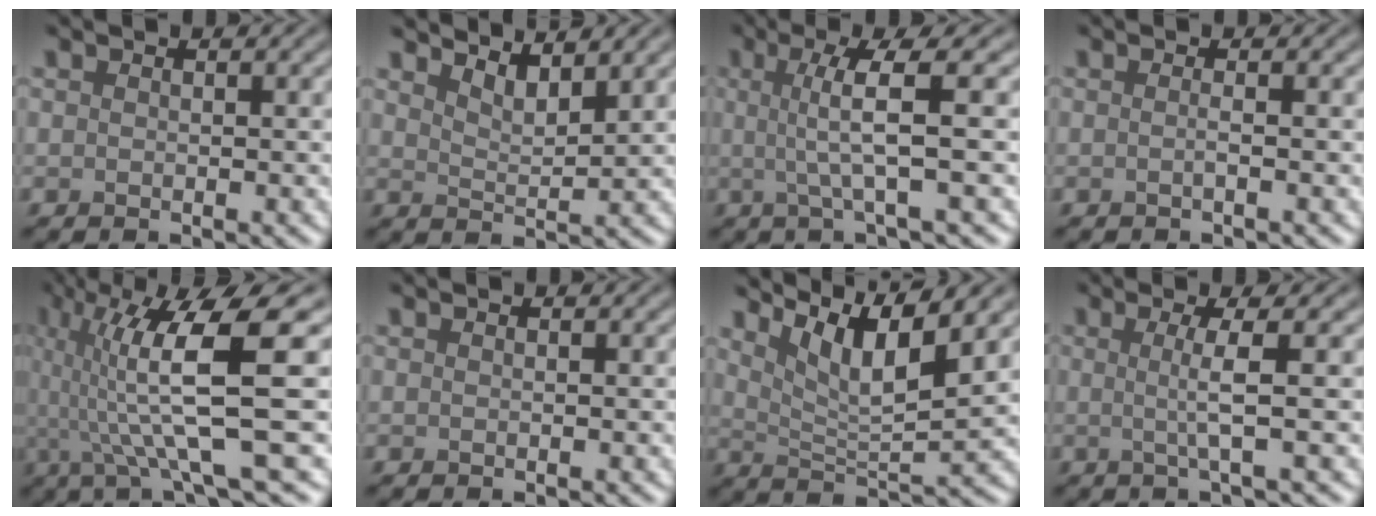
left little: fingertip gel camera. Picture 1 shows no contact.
{"total": 3.0, "force": [2.7, 0.6, 1.2], "torque": [-0.016, -0.005, 0.047]}
{"total": 4.9, "force": [0.5, 0.7, 4.8], "torque": [-0.083, 0.004, 0.008]}
{"total": 0.9, "force": [-0.2, 0.3, 0.8], "torque": [-0.010, -0.005, -0.008]}
{"total": 10.0, "force": [0.6, 1.7, 9.8], "torque": [-0.158, -0.002, 0.010]}
{"total": 0.0}
{"total": 7.1, "force": [4.6, 1.5, 5.1], "torque": [-0.086, 0.000, 0.084]}
{"total": 3.0, "force": [0.1, 0.5, 3.0], "torque": [-0.055, -0.001, -0.005]}